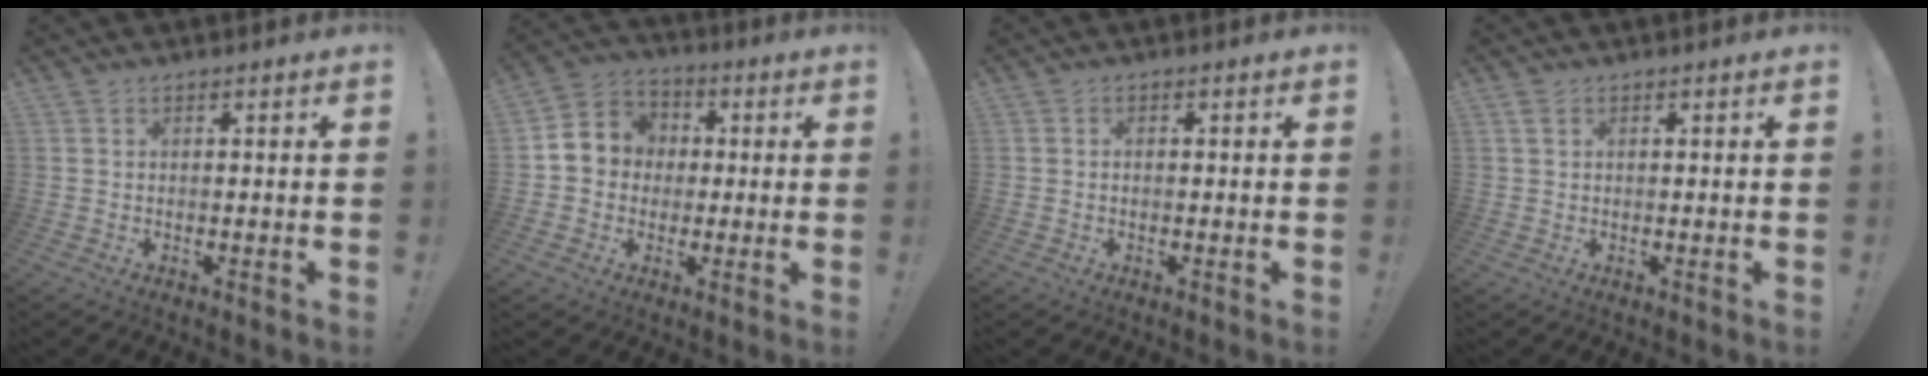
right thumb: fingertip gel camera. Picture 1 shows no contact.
{"total": 8.5, "force": [0.0, 8.2, 2.2], "torque": [-0.031, 0.013, 0.010]}
{"total": 0.6, "force": [-0.1, 0.5, 0.4], "torque": [-0.007, 0.003, -0.002]}
{"total": 1.6, "force": [0.8, 1.1, 0.9], "torque": [-0.018, 0.004, 0.015]}